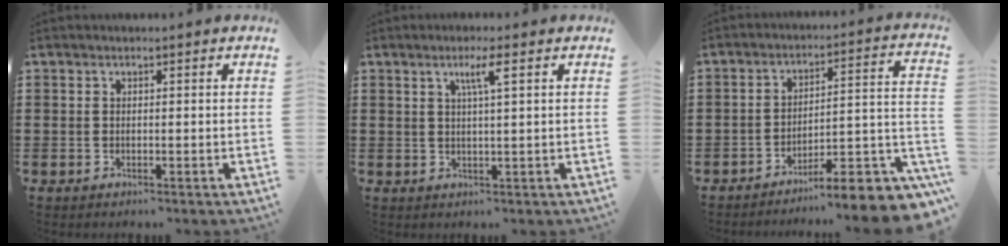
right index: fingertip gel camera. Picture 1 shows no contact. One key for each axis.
{"total": 3.3, "fx": 1.3, "fy": 0.0, "fz": 3.0, "tx": -0.063, "ty": 0.000, "tz": 0.019}
{"total": 7.9, "fx": -6.3, "fy": 1.1, "fz": 4.6, "tx": -0.056, "ty": -0.007, "tz": -0.120}